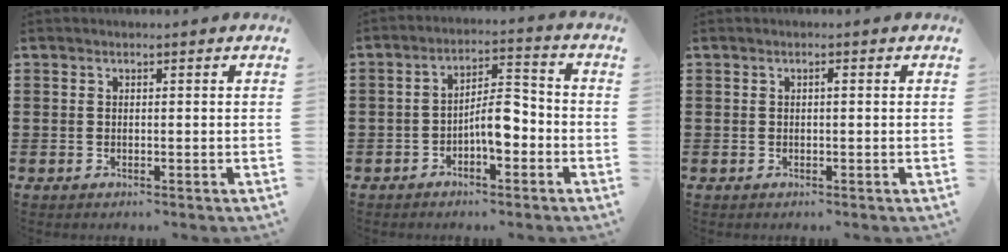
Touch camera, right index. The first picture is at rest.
{"total": 6.0, "force": [-2.5, 2.3, 4.9], "torque": [-0.085, 0.014, -0.047]}
{"total": 0.6, "force": [0.0, 0.0, 0.6], "torque": [-0.010, -0.003, 0.001]}